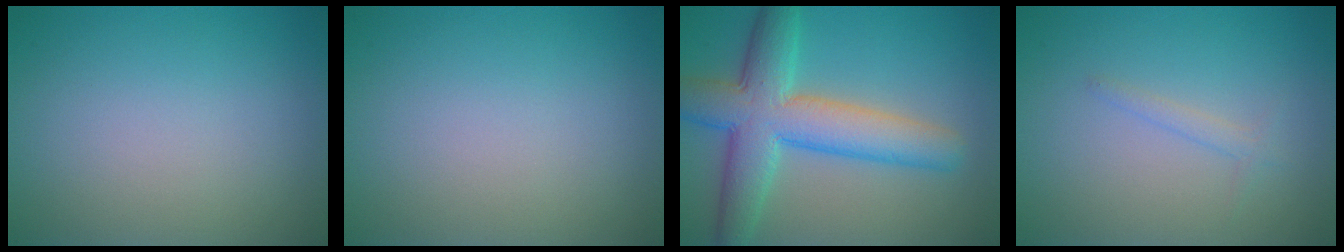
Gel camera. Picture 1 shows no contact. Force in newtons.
{"total": 0.0}
{"total": 8.2, "press": 8.2, "slide": 0.4}
{"total": 1.0, "press": 1.0, "slide": 0.0}